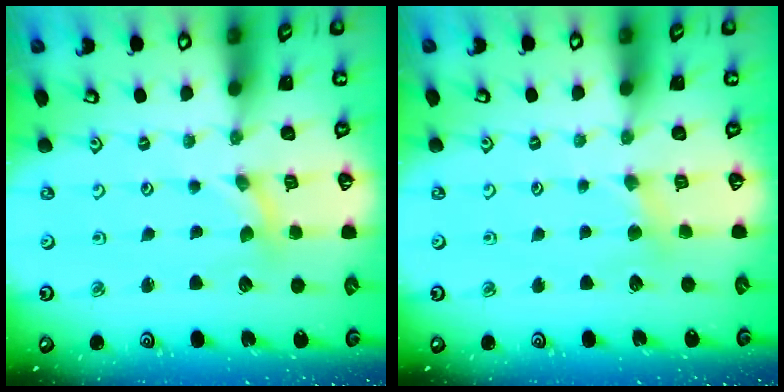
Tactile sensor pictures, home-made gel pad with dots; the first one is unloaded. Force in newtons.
{"total": 2.5, "press": 2.5, "slide": 0.4}